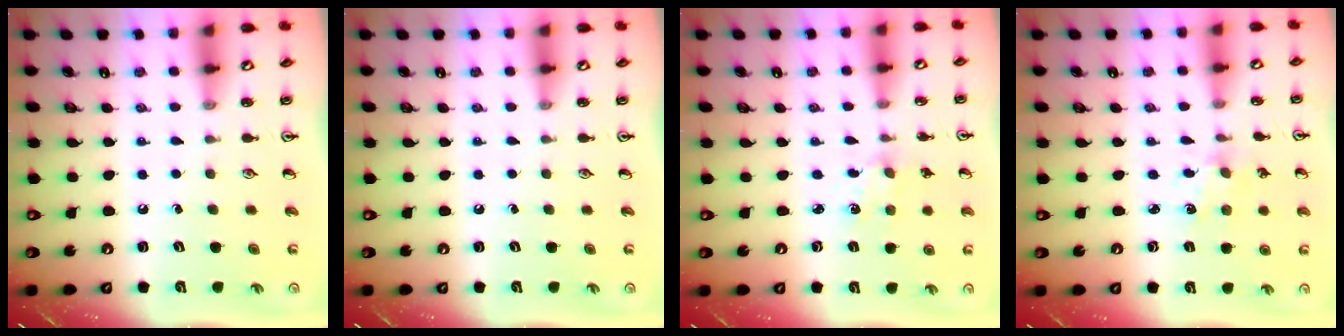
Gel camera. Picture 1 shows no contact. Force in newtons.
{"total": 0.0}
{"total": 2.5, "press": 2.4, "slide": 0.4}
{"total": 1.6, "press": 1.5, "slide": 0.5}